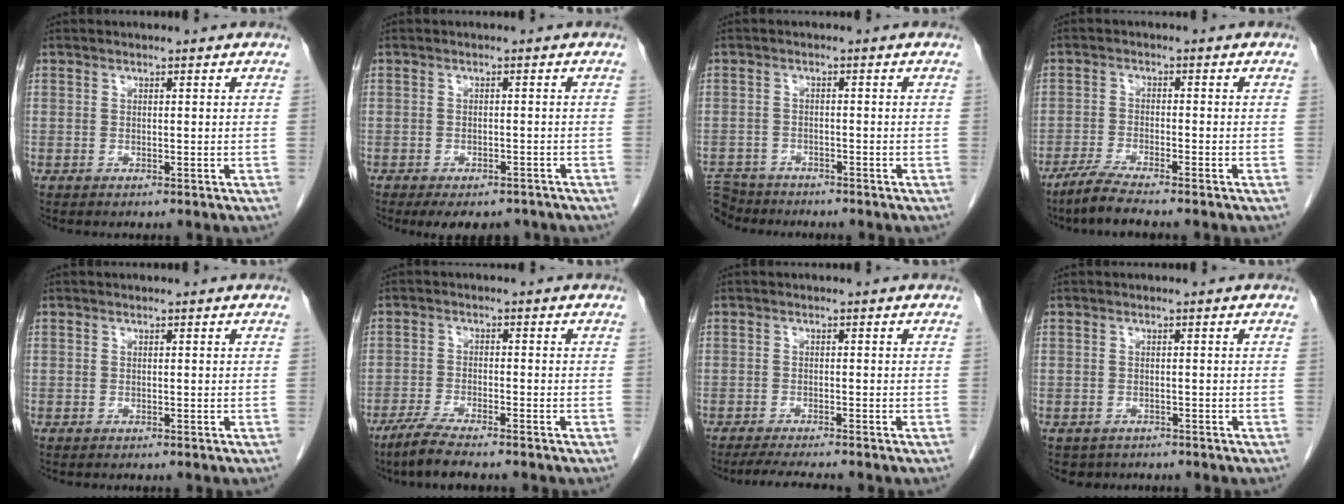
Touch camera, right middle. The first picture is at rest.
{"total": 7.3, "force": [-5.8, 3.2, 3.0], "torque": [-0.032, -0.002, -0.074]}
{"total": 6.4, "force": [-5.9, 2.4, 0.4], "torque": [-0.012, -0.001, -0.105]}
{"total": 5.1, "force": [-4.2, -0.1, 3.0], "torque": [-0.061, -0.015, -0.079]}
{"total": 0.0}
{"total": 5.7, "force": [-4.5, 0.4, 3.5], "torque": [-0.069, -0.015, -0.078]}
{"total": 3.9, "force": [-3.4, -0.6, 1.8], "torque": [-0.034, -0.017, -0.058]}
{"total": 2.0, "force": [-1.5, 1.2, 0.0], "torque": [-0.009, 0.000, -0.023]}